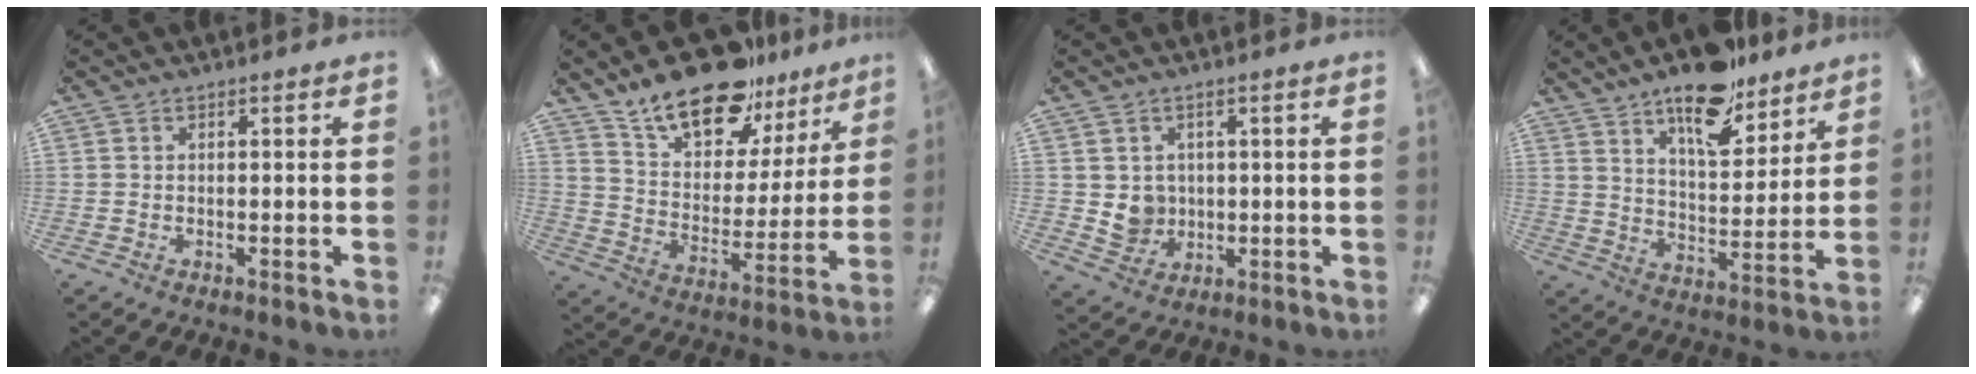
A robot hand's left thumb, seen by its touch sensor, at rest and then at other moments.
{"total": 19.0, "force": [14.9, 8.4, 8.3], "torque": [-0.144, -0.097, 0.261]}
{"total": 5.1, "force": [1.1, 4.8, 1.1], "torque": [-0.008, -0.002, 0.025]}
{"total": 15.5, "force": [12.0, 5.8, 7.8], "torque": [-0.116, -0.076, 0.208]}